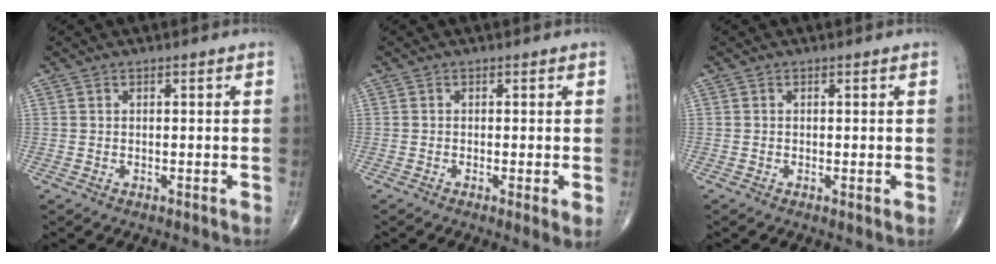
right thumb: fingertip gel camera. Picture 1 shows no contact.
{"total": 2.1, "force": [-0.4, 0.2, 2.0], "torque": [-0.043, -0.009, -0.008]}
{"total": 0.8, "force": [-0.1, 0.1, 0.8], "torque": [-0.020, -0.004, -0.003]}